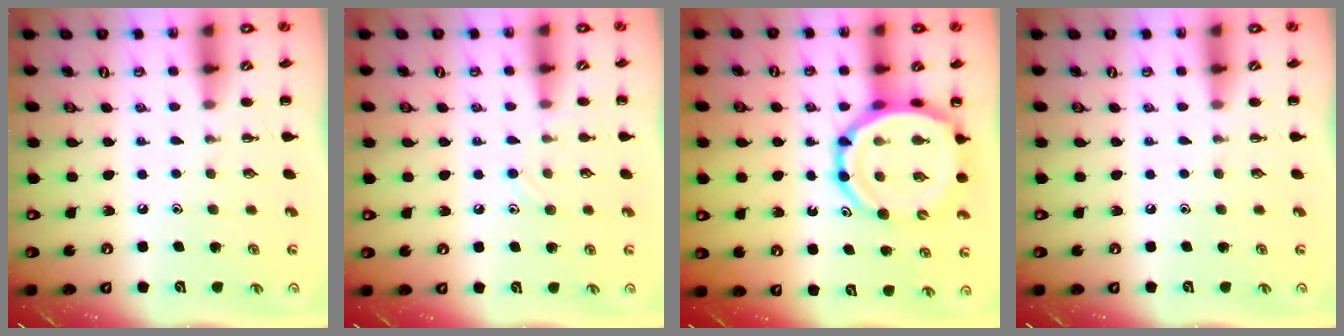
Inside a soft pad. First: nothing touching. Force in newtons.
{"total": 7.3, "press": 6.9, "slide": 2.3}
{"total": 14.9, "press": 14.3, "slide": 4.0}
{"total": 0.0}